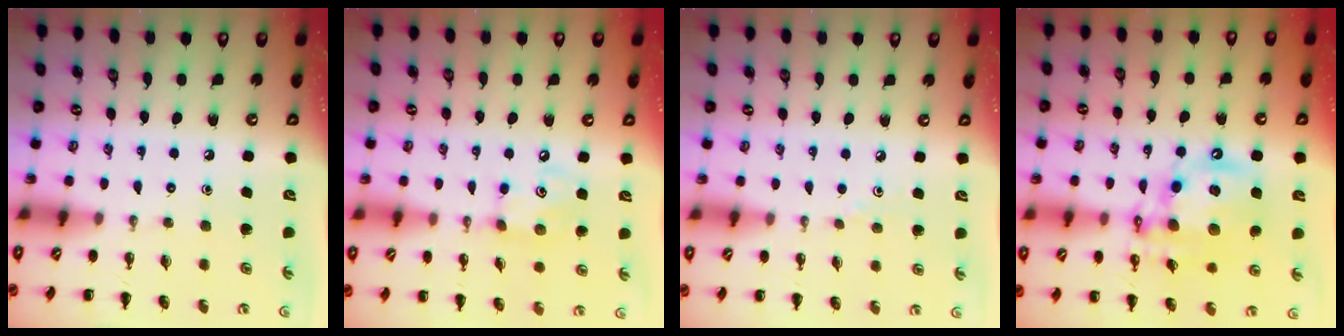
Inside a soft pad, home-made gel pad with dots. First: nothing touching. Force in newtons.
{"total": 5.5, "press": 5.5, "slide": 0.5}
{"total": 2.2, "press": 2.1, "slide": 0.9}
{"total": 16.3, "press": 16.0, "slide": 3.4}